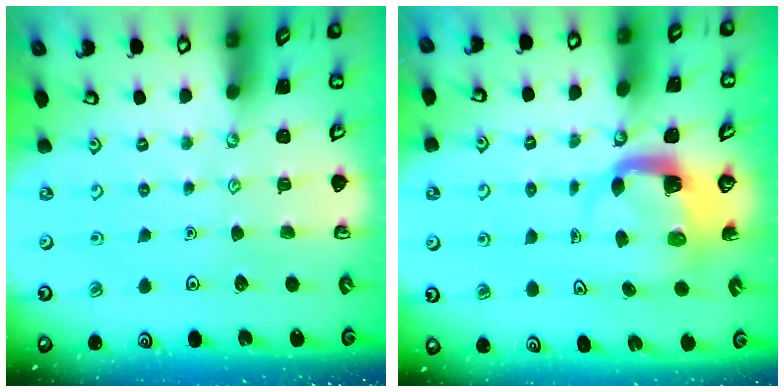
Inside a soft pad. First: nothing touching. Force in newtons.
{"total": 3.9, "press": 3.9, "slide": 0.5}